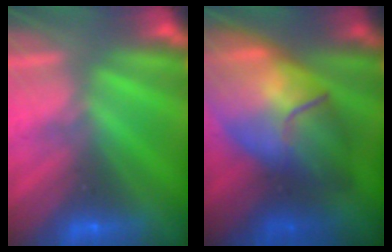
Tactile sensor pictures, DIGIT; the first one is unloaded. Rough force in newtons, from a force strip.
{"total": 8.5}